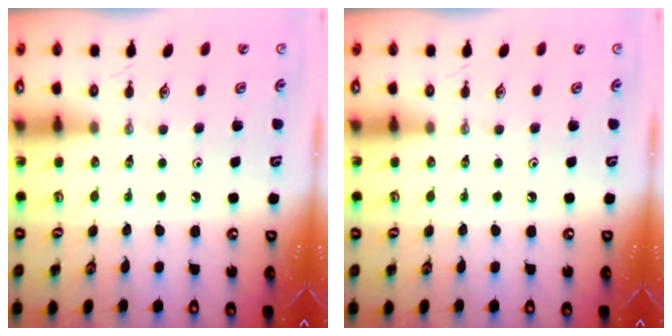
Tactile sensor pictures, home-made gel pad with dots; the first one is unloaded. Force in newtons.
{"total": 0.0}